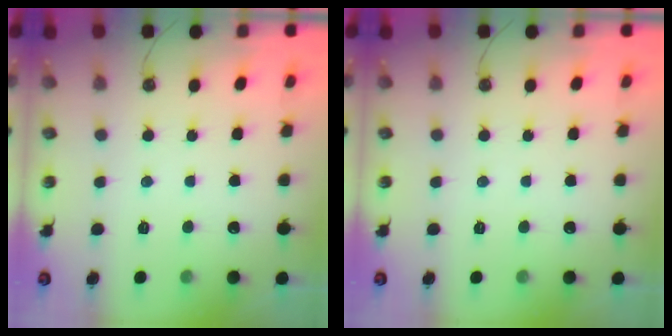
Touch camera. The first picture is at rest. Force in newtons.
{"total": 0.0}